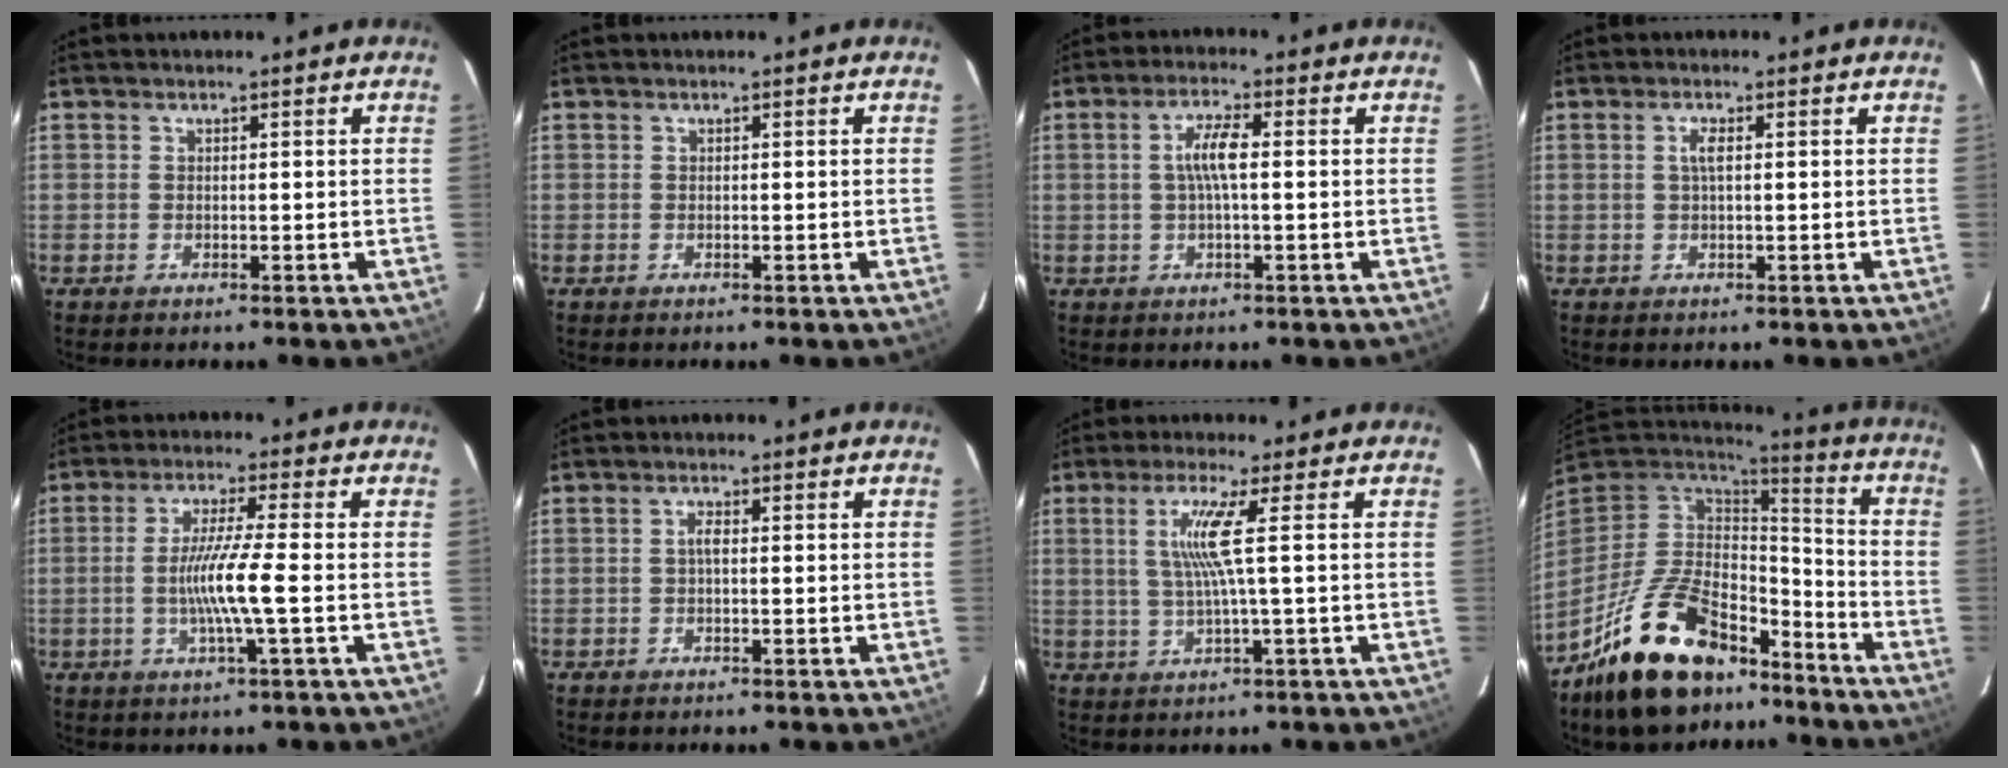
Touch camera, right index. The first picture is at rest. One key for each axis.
{"total": 0.0}
{"total": 4.7, "fx": 0.2, "fy": 0.7, "fz": 4.6, "tx": -0.088, "ty": 0.006, "tz": 0.006}
{"total": 1.7, "fx": 0.3, "fy": 0.3, "fz": 1.6, "tx": -0.032, "ty": 0.002, "tz": 0.004}
{"total": 7.7, "fx": -1.6, "fy": -1.1, "fz": 7.5, "tx": -0.144, "ty": -0.009, "tz": -0.032}
{"total": 1.2, "fx": -0.1, "fy": 0.3, "fz": 1.2, "tx": -0.023, "ty": 0.004, "tz": -0.004}
{"total": 6.0, "fx": 1.0, "fy": -1.6, "fz": 5.7, "tx": -0.104, "ty": -0.003, "tz": 0.023}
{"total": 22.5, "fx": -15.3, "fy": 10.5, "fz": 12.8, "tx": -0.251, "ty": 0.001, "tz": -0.237}